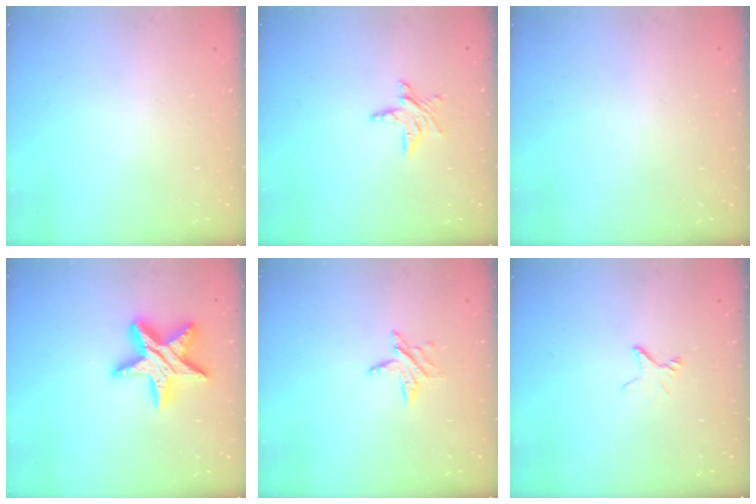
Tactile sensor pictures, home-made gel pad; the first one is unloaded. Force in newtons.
{"total": 5.8, "press": 5.8, "slide": 0.2}
{"total": 0.0}
{"total": 16.9, "press": 16.8, "slide": 1.3}
{"total": 6.1, "press": 6.1, "slide": 0.7}
{"total": 2.3, "press": 2.3, "slide": 0.2}